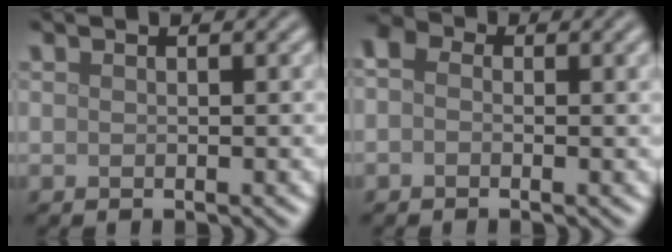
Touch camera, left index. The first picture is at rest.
{"total": 2.8, "force": [0.2, 2.0, 1.9], "torque": [-0.034, 0.010, -0.019]}